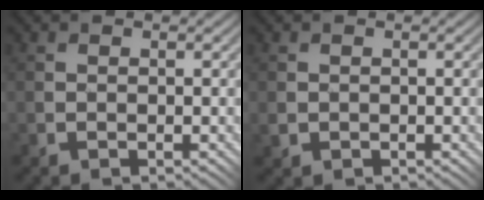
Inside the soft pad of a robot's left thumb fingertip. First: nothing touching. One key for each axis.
{"total": 1.0, "fx": -0.2, "fy": 0.9, "fz": 0.3, "tx": -0.010, "ty": -0.005, "tz": -0.003}